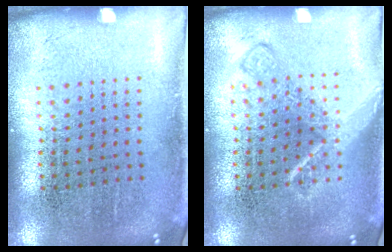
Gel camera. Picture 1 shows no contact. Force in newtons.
{"total": 2.2, "press": 2.2, "slide": 0.3}